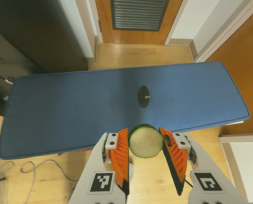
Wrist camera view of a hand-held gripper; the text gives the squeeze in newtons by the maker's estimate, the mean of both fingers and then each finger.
{"total": 6.4, "left": 6.5, "right": 6.3}